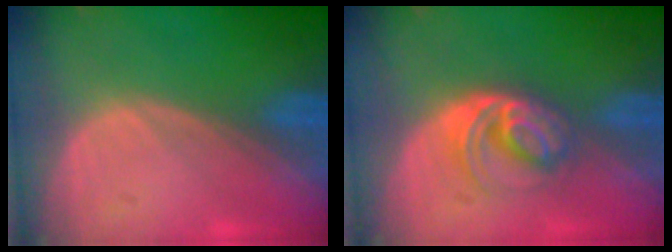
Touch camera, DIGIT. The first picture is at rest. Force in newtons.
{"total": 6.2, "press": 5.3, "slide": 3.2}